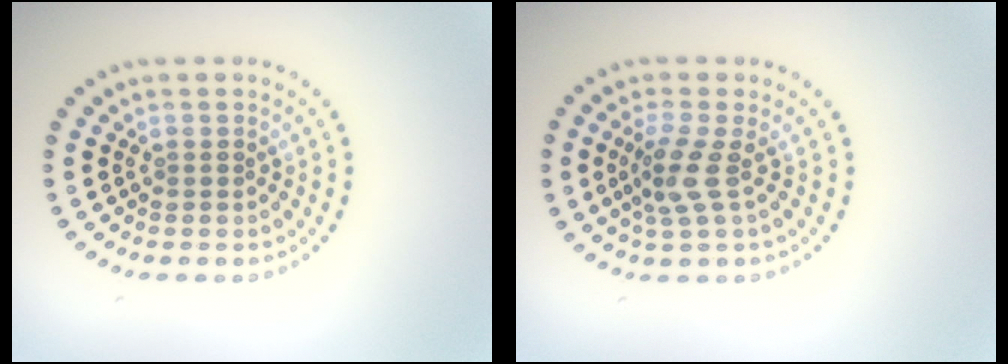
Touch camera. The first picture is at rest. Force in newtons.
{"total": 2.8, "press": 2.1, "slide": 1.8}